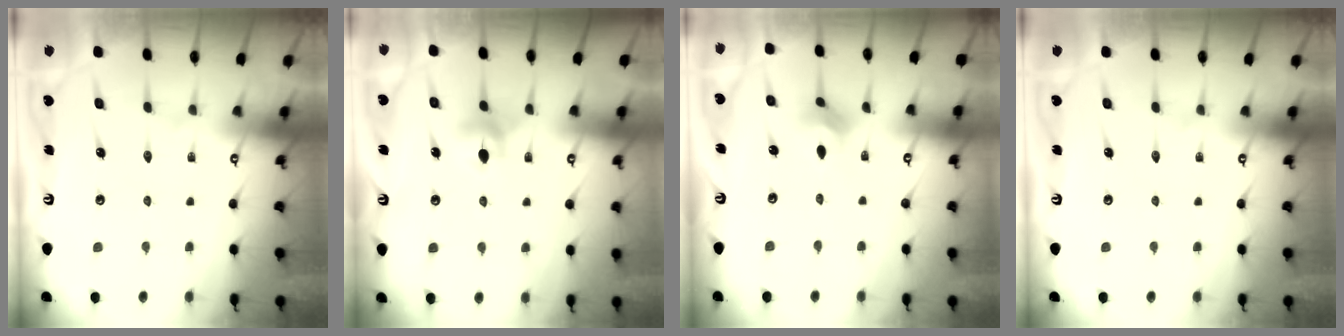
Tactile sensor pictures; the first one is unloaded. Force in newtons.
{"total": 5.6, "press": 5.5, "slide": 0.7}
{"total": 2.8, "press": 2.8, "slide": 0.7}
{"total": 0.0}